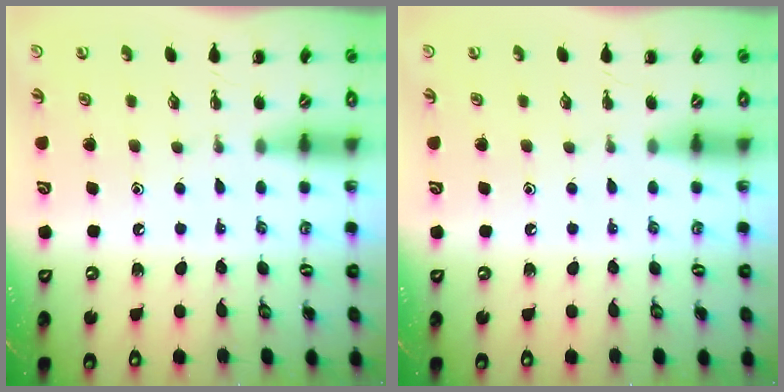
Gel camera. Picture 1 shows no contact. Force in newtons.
{"total": 0.0}